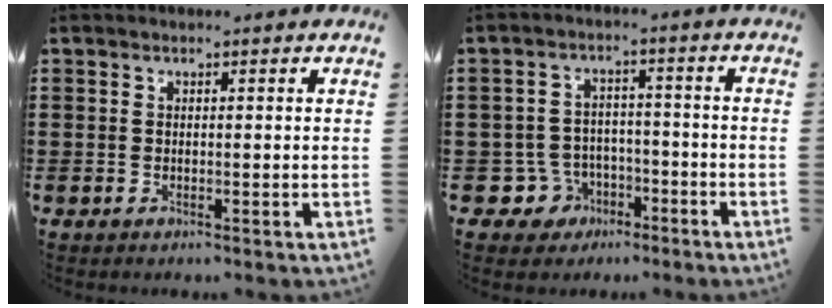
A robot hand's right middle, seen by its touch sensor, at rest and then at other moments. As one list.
[{"total": 5.3, "force": [-3.2, 4.2, 0.9], "torque": [-0.042, 0.010, -0.062]}]